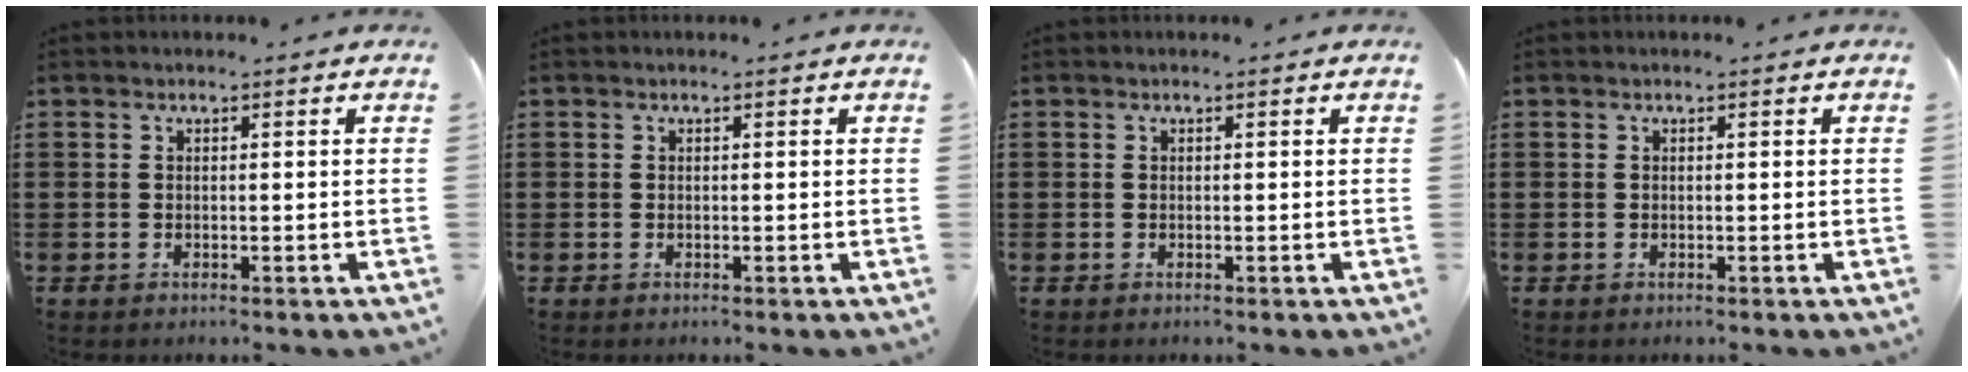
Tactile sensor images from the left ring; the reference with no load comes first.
{"total": 0.0}
{"total": 0.0}
{"total": 0.0}